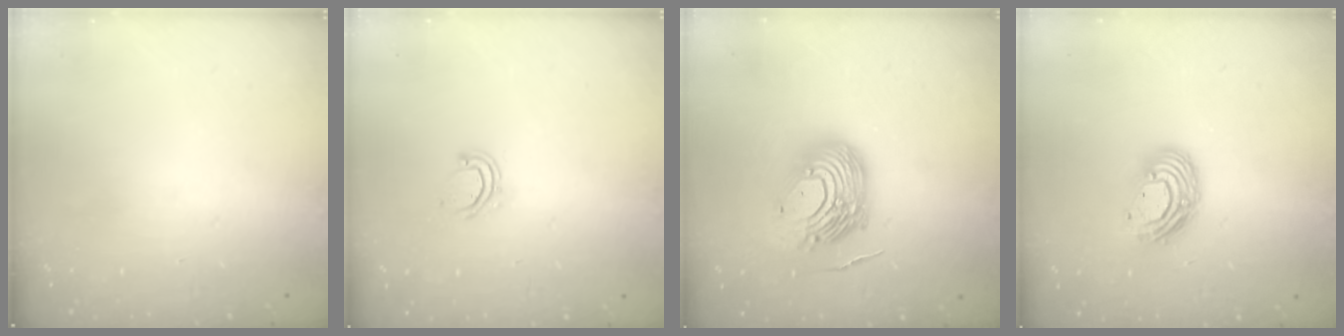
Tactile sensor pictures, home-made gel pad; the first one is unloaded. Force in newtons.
{"total": 3.9, "press": 3.9, "slide": 0.4}
{"total": 14.9, "press": 14.7, "slide": 2.7}
{"total": 11.4, "press": 11.4, "slide": 0.8}